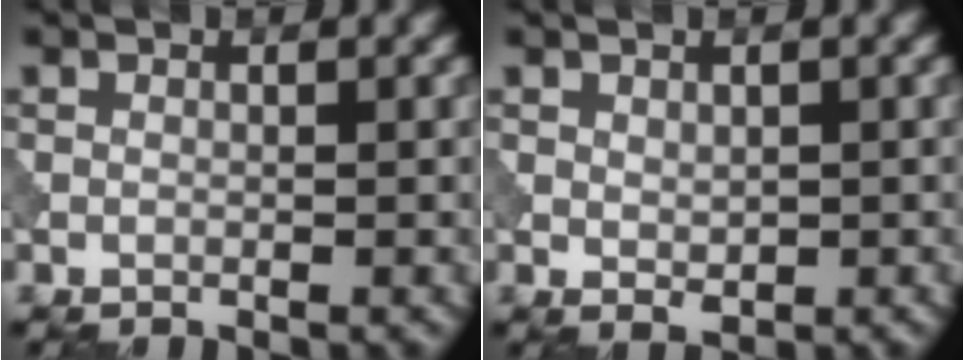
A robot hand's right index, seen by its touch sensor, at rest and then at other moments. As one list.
[{"total": 1.3, "force": [0.2, 0.9, 0.9], "torque": [-0.016, -0.006, 0.010]}]